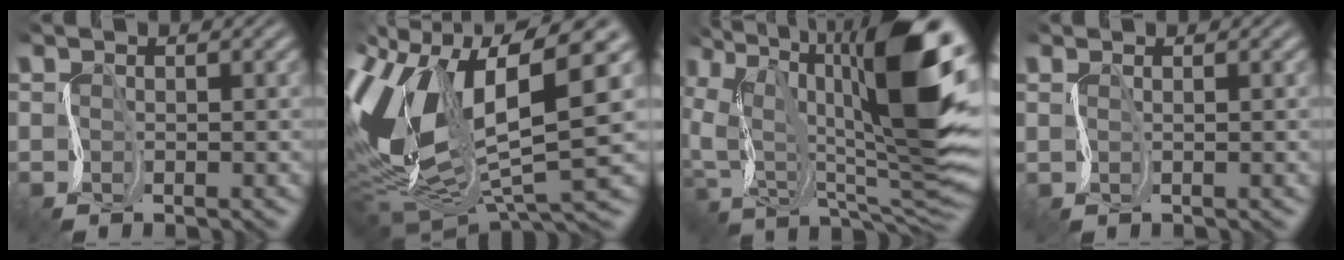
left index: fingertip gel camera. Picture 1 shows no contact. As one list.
[{"total": 13.1, "force": [3.4, 6.6, 10.8], "torque": [-0.263, 0.011, 0.061]}, {"total": 14.3, "force": [2.1, 6.7, 12.4], "torque": [-0.228, 0.014, 0.027]}, {"total": 1.1, "force": [1.0, 0.4, 0.3], "torque": [-0.001, 0.007, 0.010]}]